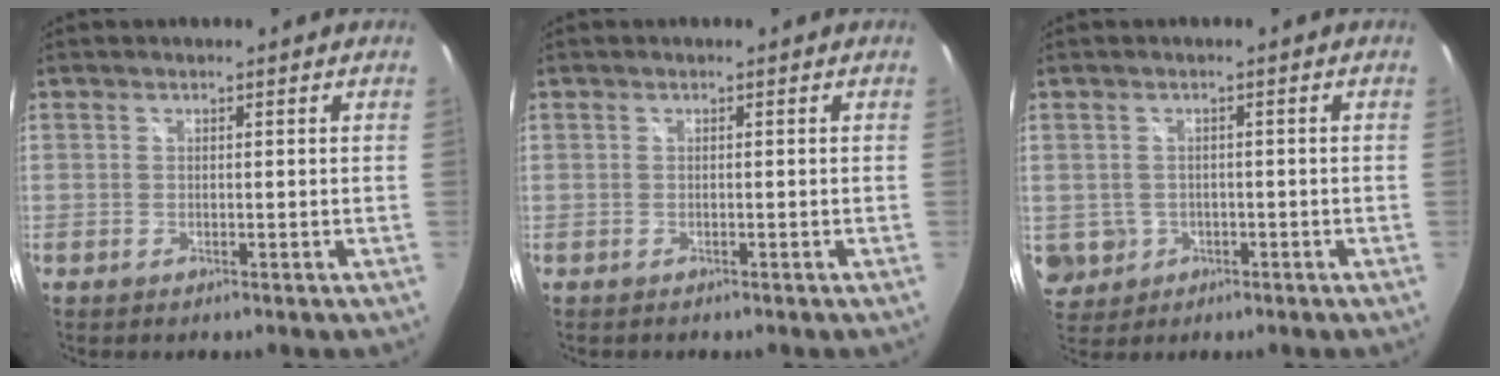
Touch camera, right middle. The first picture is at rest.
{"total": 0.0}
{"total": 6.4, "force": [-1.2, 5.9, 2.0], "torque": [-0.060, 0.000, -0.001]}